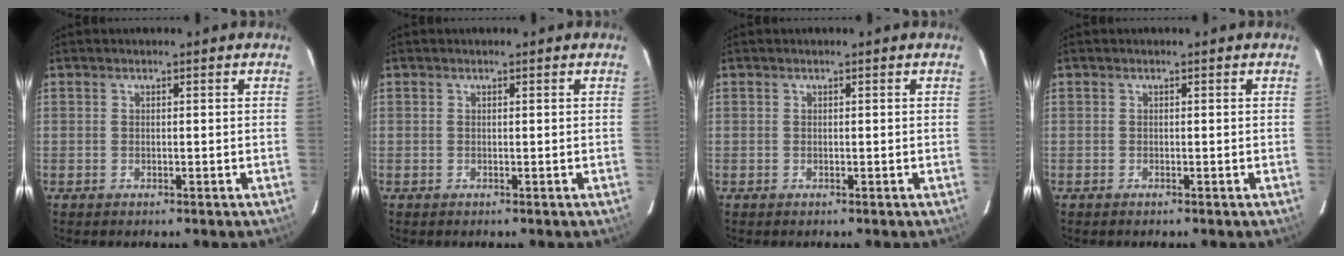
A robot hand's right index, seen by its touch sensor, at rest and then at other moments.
{"total": 0.0}
{"total": 0.0}
{"total": 0.0}